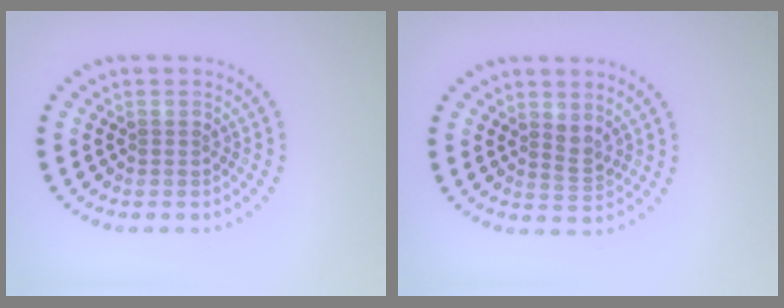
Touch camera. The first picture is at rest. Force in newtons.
{"total": 1.4, "press": 1.2, "slide": 0.7}